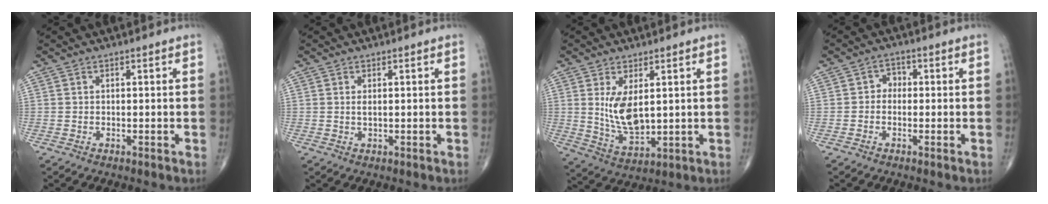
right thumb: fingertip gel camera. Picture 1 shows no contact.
{"total": 1.0, "force": [0.2, 0.3, 0.9], "torque": [-0.018, -0.003, 0.006]}
{"total": 8.5, "force": [1.9, 4.0, 7.2], "torque": [-0.131, -0.027, 0.050]}
{"total": 2.3, "force": [-0.3, 2.0, 1.2], "torque": [0.001, 0.009, -0.016]}